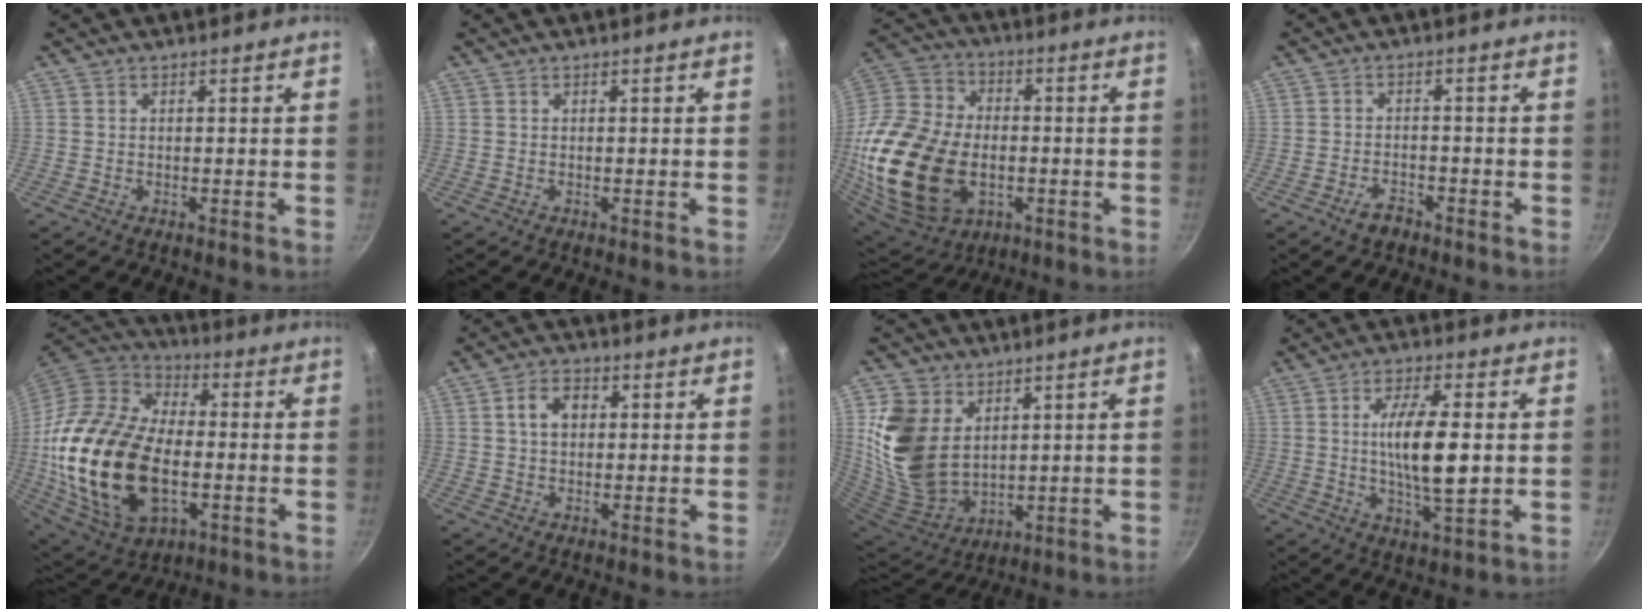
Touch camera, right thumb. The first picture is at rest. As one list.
[{"total": 0.0}, {"total": 29.9, "force": [-5.2, 19.9, 21.7], "torque": [-0.449, 0.010, -0.082]}, {"total": 3.2, "force": [-2.4, 1.6, 1.5], "torque": [-0.019, 0.023, -0.037]}, {"total": 28.4, "force": [-3.5, 17.4, 22.2], "torque": [-0.422, 0.014, -0.055]}, {"total": 5.3, "force": [1.0, 3.9, 3.5], "torque": [-0.041, 0.010, 0.012]}, {"total": 16.3, "force": [4.7, 12.1, 9.8], "torque": [-0.183, -0.031, 0.112]}, {"total": 15.1, "force": [0.2, 4.9, 14.2], "torque": [-0.263, 0.011, 0.000]}]